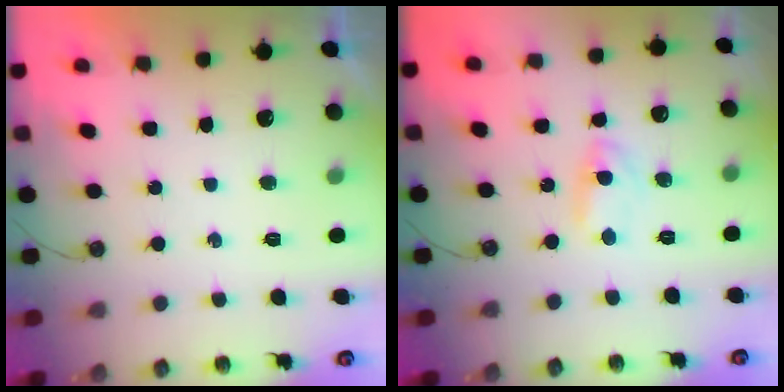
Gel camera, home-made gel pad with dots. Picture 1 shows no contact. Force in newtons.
{"total": 2.3, "press": 2.3, "slide": 0.2}